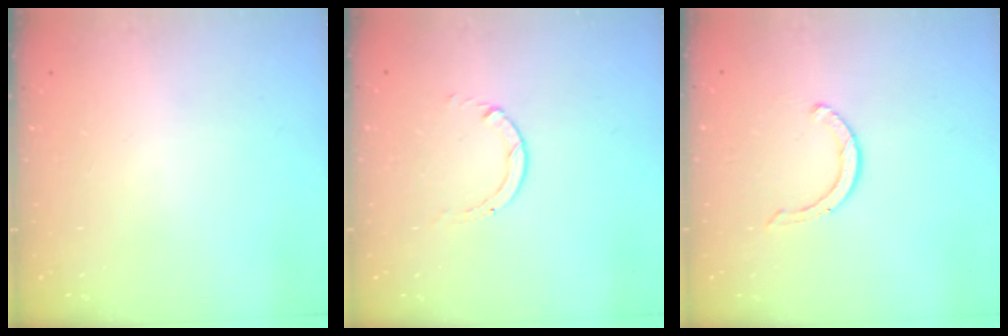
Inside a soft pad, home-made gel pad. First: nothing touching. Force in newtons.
{"total": 0.9, "press": 0.9, "slide": 0.1}
{"total": 2.9, "press": 2.9, "slide": 0.4}